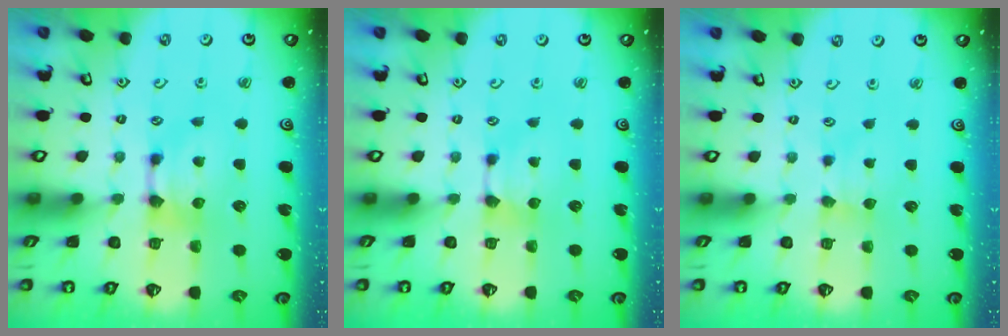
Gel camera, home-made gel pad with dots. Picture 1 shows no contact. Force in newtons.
{"total": 0.9, "press": 0.8, "slide": 0.3}
{"total": 1.9, "press": 1.8, "slide": 0.6}